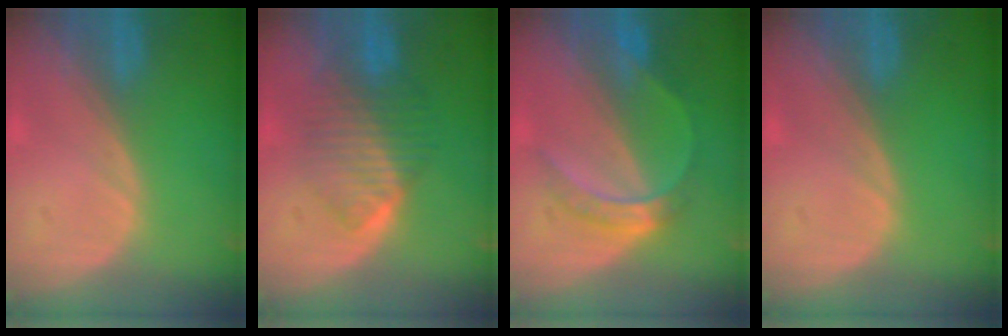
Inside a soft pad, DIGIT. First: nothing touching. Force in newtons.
{"total": 6.7, "press": 6.7, "slide": 0.5}
{"total": 5.1, "press": 5.1, "slide": 0.5}
{"total": 0.0}